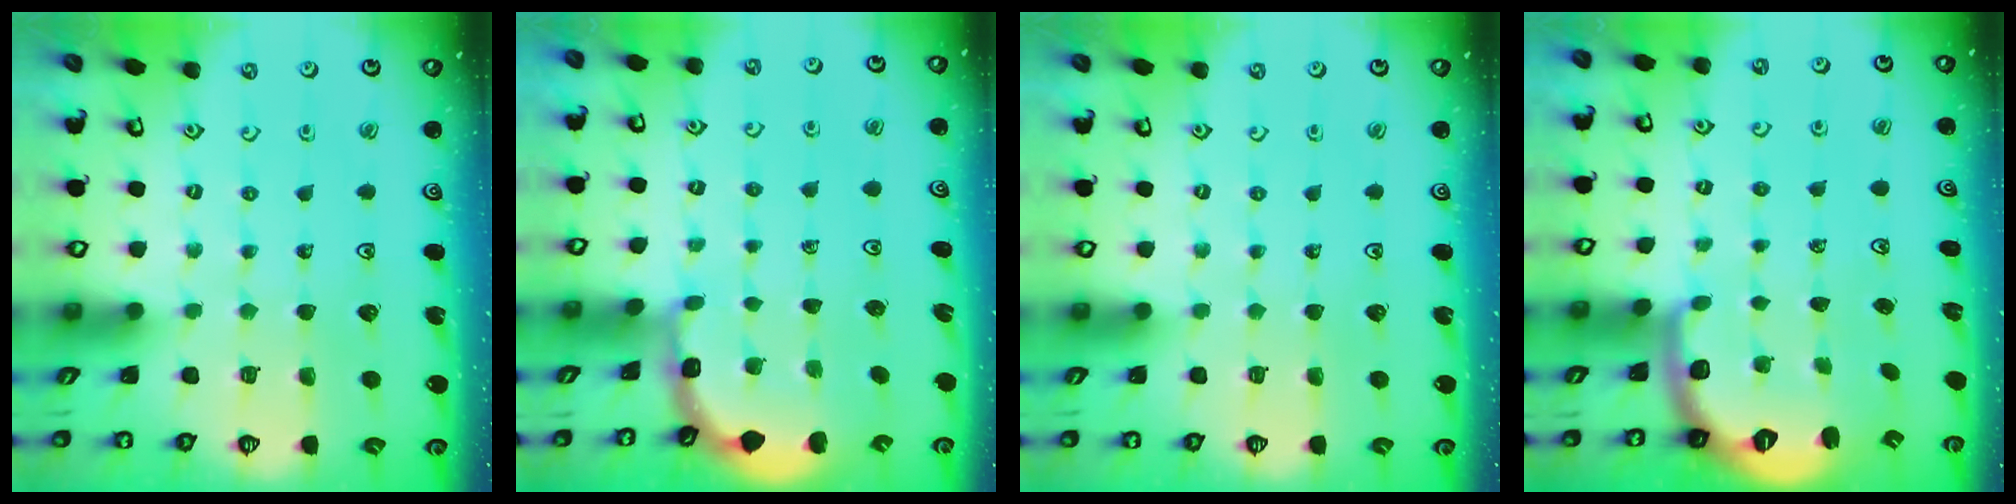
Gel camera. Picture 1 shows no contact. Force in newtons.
{"total": 2.1, "press": 2.1, "slide": 0.2}
{"total": 0.0}
{"total": 2.5, "press": 1.9, "slide": 1.6}